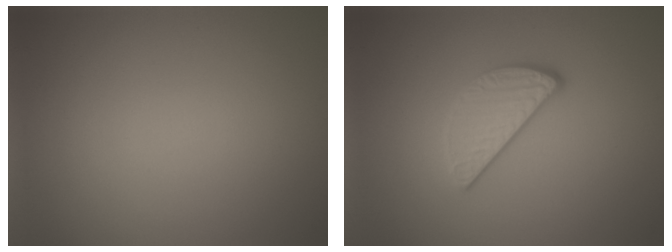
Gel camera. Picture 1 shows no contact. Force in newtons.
{"total": 3.1, "press": 2.5, "slide": 1.8}